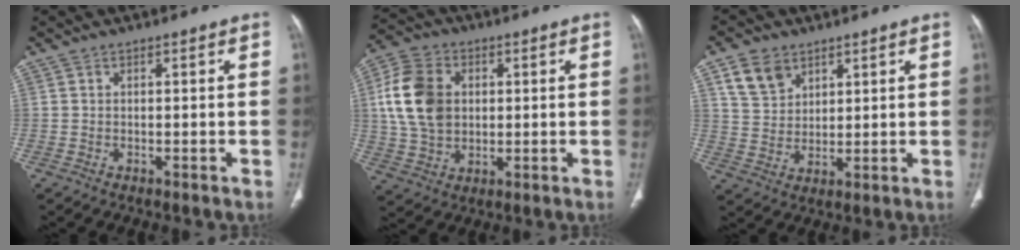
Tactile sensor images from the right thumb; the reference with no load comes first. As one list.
[{"total": 13.4, "force": [2.2, 10.0, 8.7], "torque": [-0.154, 0.004, 0.042]}, {"total": 7.4, "force": [4.2, 5.2, 3.1], "torque": [-0.040, -0.017, 0.088]}]